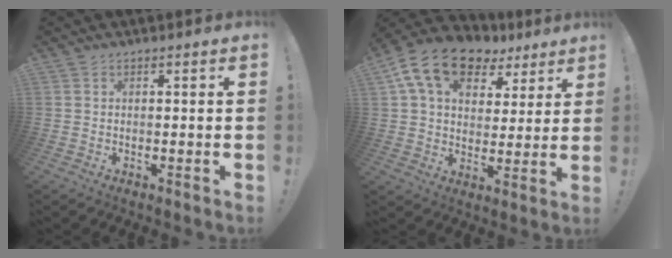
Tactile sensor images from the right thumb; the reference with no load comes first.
{"total": 15.9, "force": [8.6, 9.6, 9.3], "torque": [-0.161, -0.037, 0.158]}